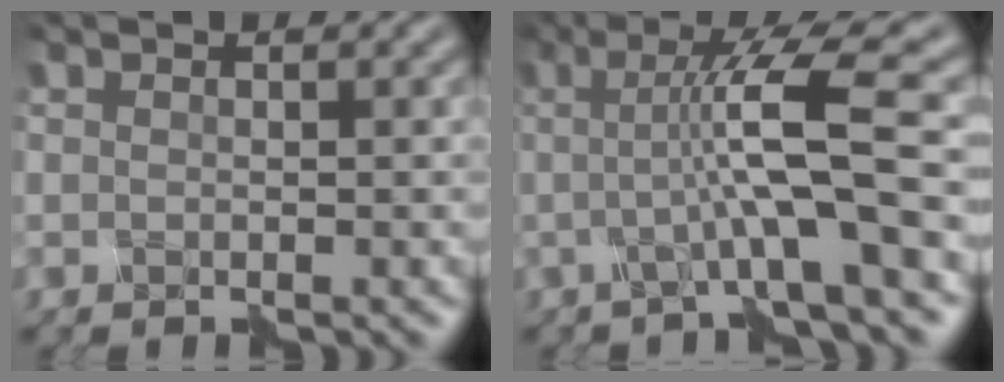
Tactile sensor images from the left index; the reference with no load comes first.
{"total": 7.3, "force": [-0.7, 0.6, 7.2], "torque": [-0.119, 0.002, -0.016]}